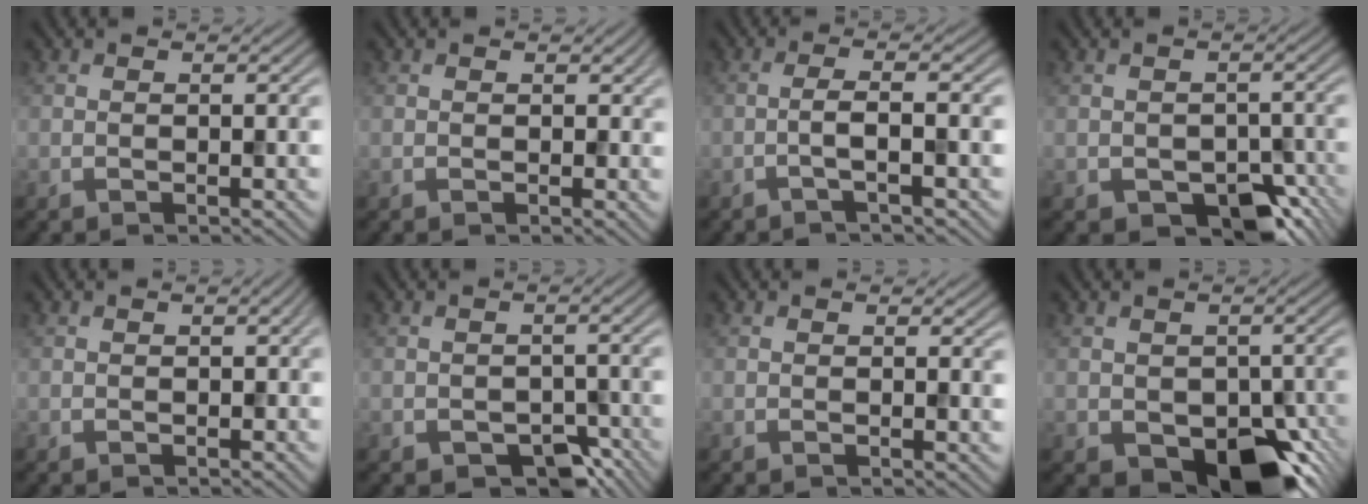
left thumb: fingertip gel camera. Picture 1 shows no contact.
{"total": 1.0, "force": [0.3, 0.7, 0.7], "torque": [-0.008, -0.004, 0.006]}
{"total": 2.7, "force": [-1.0, 0.2, 2.5], "torque": [-0.042, 0.014, -0.037]}
{"total": 6.4, "force": [-3.1, 3.9, 4.0], "torque": [-0.061, -0.025, -0.034]}
{"total": 0.9, "force": [0.0, 0.5, 0.7], "torque": [-0.007, 0.001, 0.003]}
{"total": 4.6, "force": [-2.5, 2.7, 2.7], "torque": [-0.037, -0.015, -0.032]}
{"total": 0.8, "force": [0.4, 0.2, 0.7], "torque": [-0.008, -0.004, 0.006]}
{"total": 8.5, "force": [-3.3, 5.3, 5.8], "torque": [-0.090, -0.026, -0.035]}